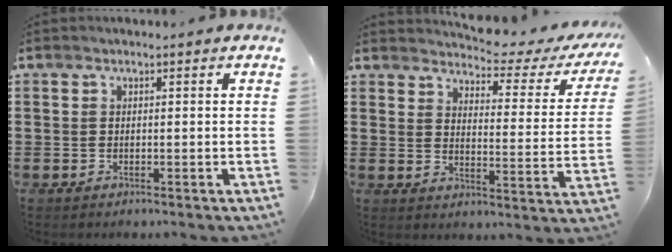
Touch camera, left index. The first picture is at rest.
{"total": 3.5, "force": [3.2, 0.3, 1.4], "torque": [-0.034, -0.032, 0.043]}